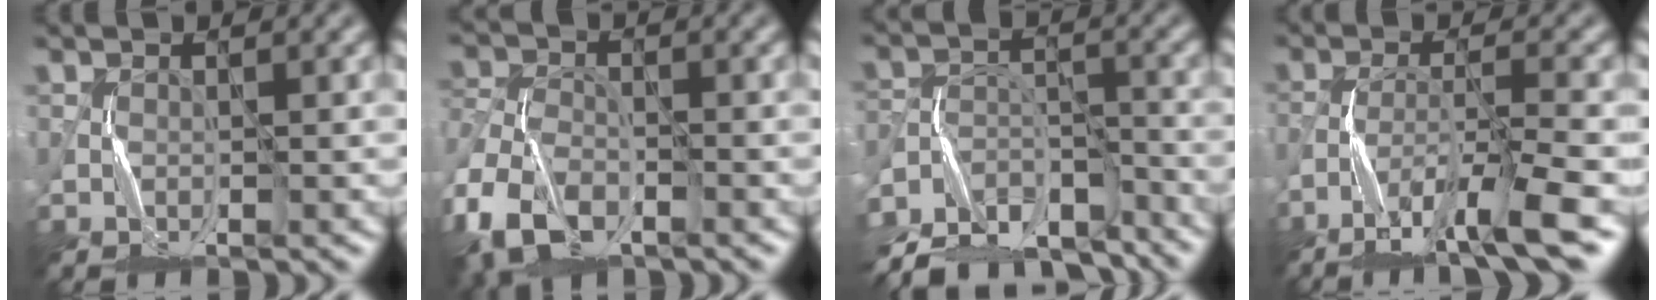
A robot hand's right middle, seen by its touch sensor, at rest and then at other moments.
{"total": 7.9, "force": [-4.1, 4.8, 4.8], "torque": [-0.109, -0.017, -0.092]}
{"total": 12.0, "force": [-10.5, 4.5, 3.7], "torque": [-0.057, -0.003, -0.162]}
{"total": 8.4, "force": [-5.6, 1.4, 6.0], "torque": [-0.098, 0.000, -0.095]}